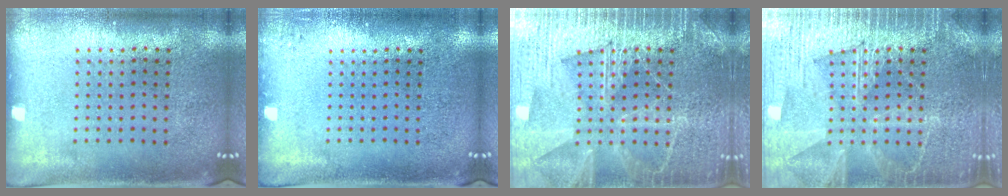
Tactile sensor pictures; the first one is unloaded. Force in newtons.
{"total": 0.8, "press": 0.8, "slide": 0.2}
{"total": 6.5, "press": 6.5, "slide": 0.8}
{"total": 5.9, "press": 5.8, "slide": 0.7}